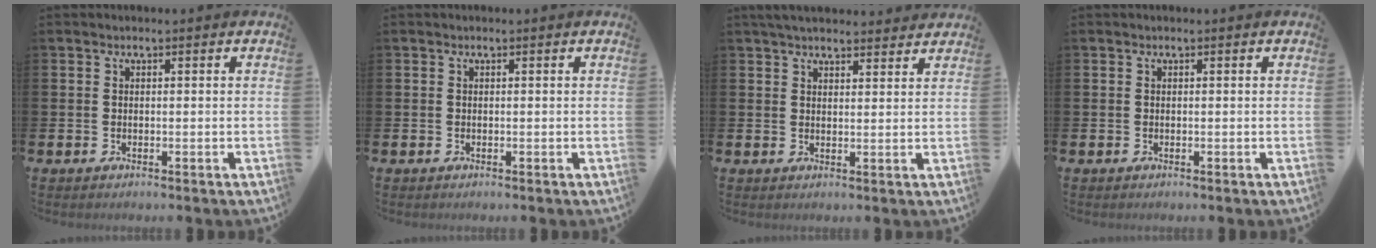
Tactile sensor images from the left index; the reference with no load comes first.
{"total": 0.0}
{"total": 3.9, "force": [3.7, 0.8, 0.9], "torque": [-0.023, -0.012, 0.069]}
{"total": 0.0}